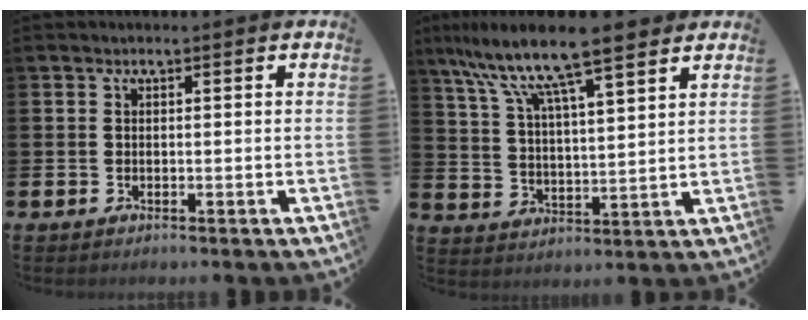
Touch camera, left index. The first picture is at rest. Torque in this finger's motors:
{"motor_torque": [0.55, -0.83, 0.72, 0.21]}